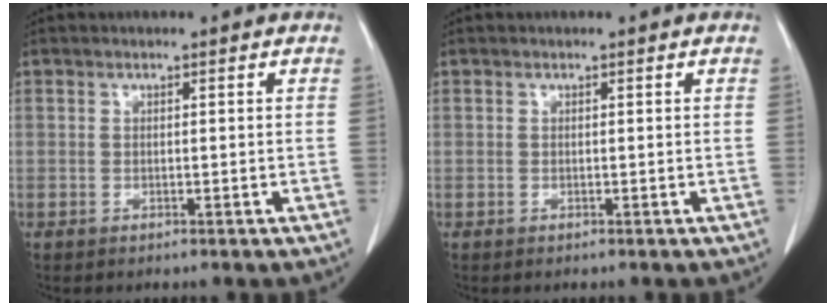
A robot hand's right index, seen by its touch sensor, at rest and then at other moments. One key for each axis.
{"total": 0.0}